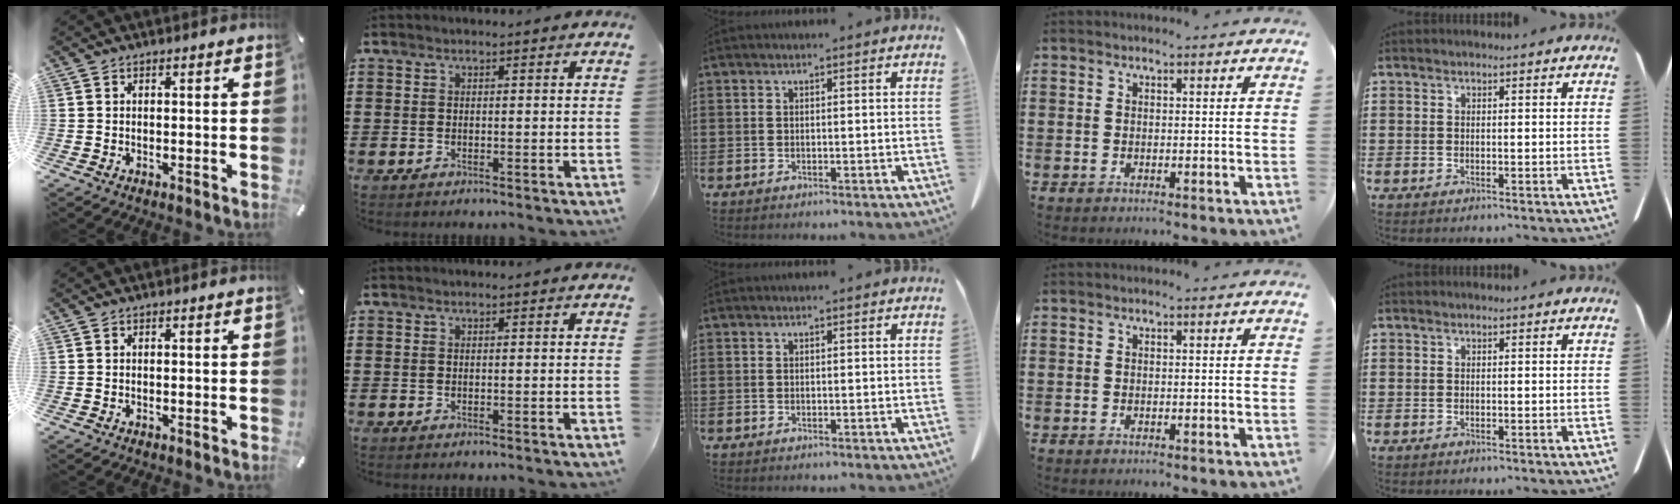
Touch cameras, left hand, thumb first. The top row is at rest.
{}